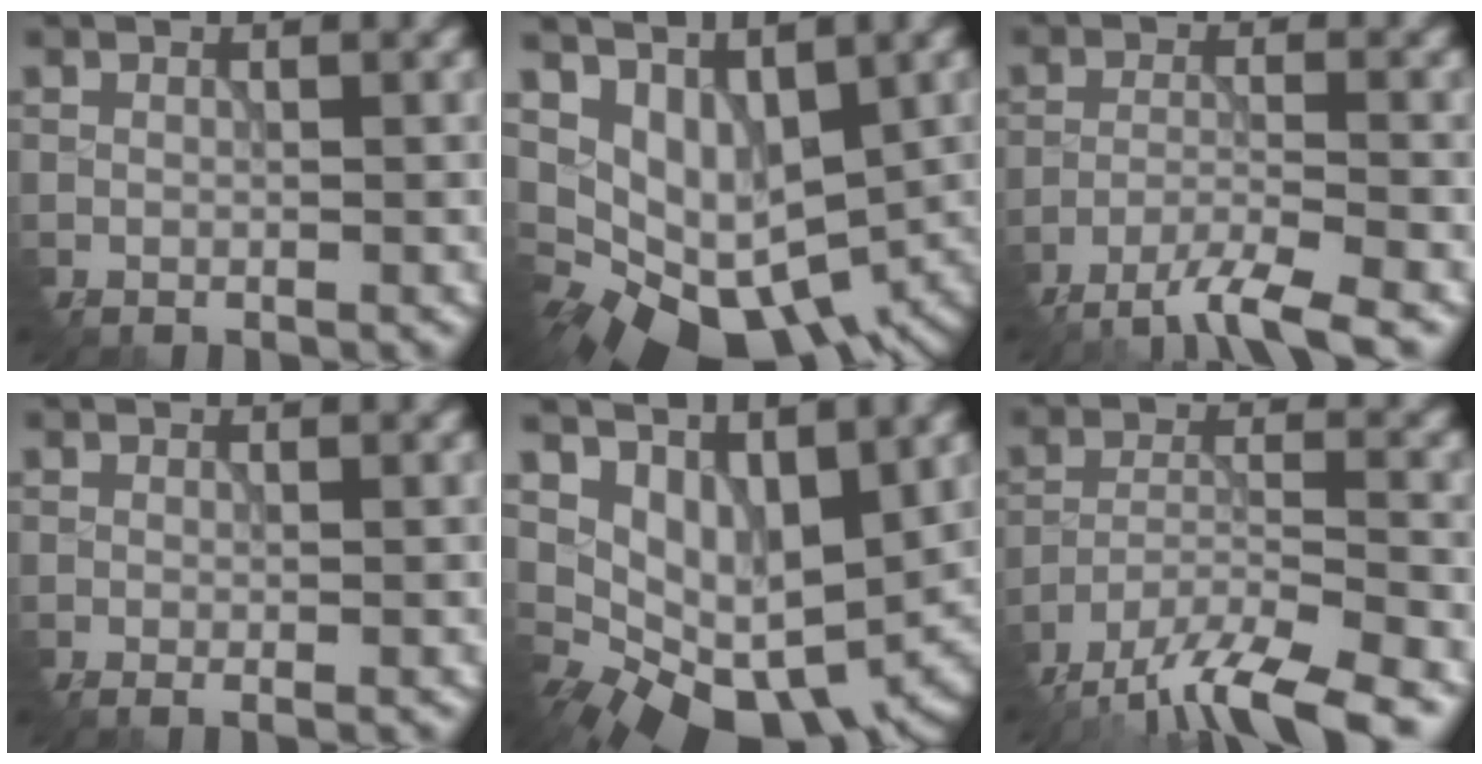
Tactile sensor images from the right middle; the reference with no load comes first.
{"total": 6.2, "force": [0.0, 4.8, 3.9], "torque": [-0.047, -0.010, 0.028]}
{"total": 5.0, "force": [-4.2, 0.6, 2.6], "torque": [-0.047, -0.005, -0.075]}
{"total": 1.0, "force": [-0.4, 0.2, 0.8], "torque": [-0.017, -0.005, -0.006]}
{"total": 8.5, "force": [0.8, 5.8, 6.2], "torque": [-0.084, -0.021, 0.052]}
{"total": 10.4, "force": [-9.1, 2.4, 4.5], "torque": [-0.078, -0.025, -0.144]}